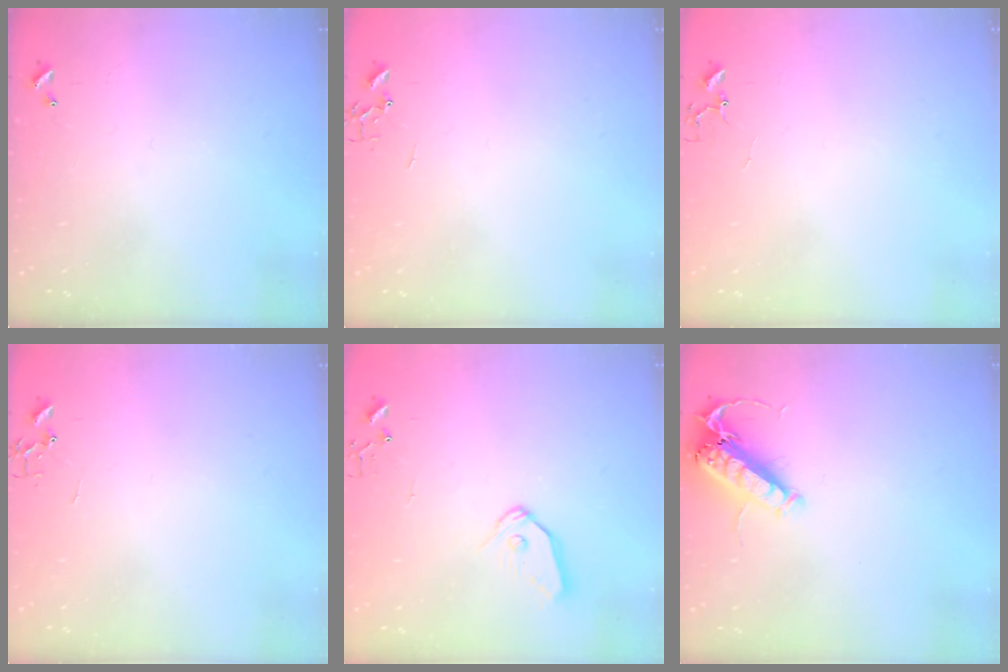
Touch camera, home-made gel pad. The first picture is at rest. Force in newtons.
{"total": 0.0}
{"total": 4.0, "press": 4.0, "slide": 0.3}
{"total": 0.0}
{"total": 8.4, "press": 8.4, "slide": 0.5}
{"total": 14.4, "press": 14.2, "slide": 2.0}